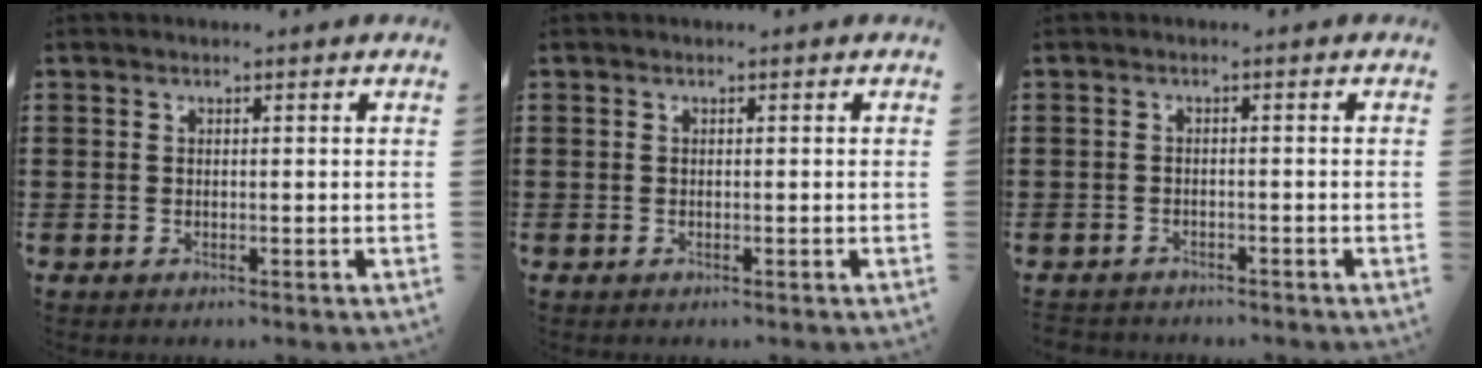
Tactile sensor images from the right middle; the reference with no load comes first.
{"total": 0.0}
{"total": 1.4, "force": [-1.4, 0.2, -0.2], "torque": [-0.002, 0.001, -0.032]}